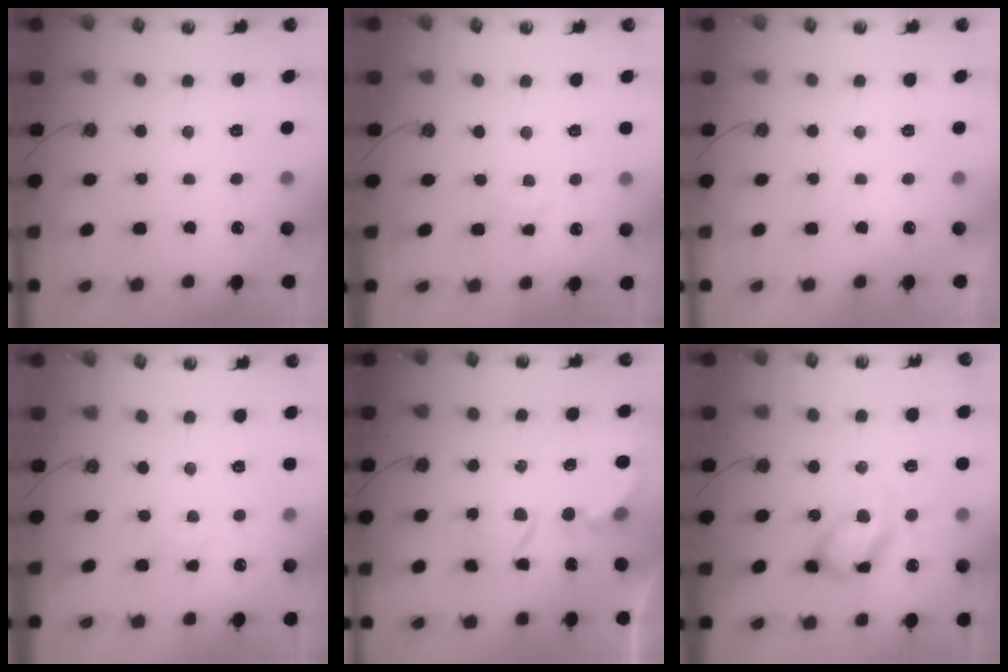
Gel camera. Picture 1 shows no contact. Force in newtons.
{"total": 2.2, "press": 2.2, "slide": 0.2}
{"total": 0.0}
{"total": 2.8, "press": 2.8, "slide": 0.5}
{"total": 6.0, "press": 6.0, "slide": 0.5}
{"total": 14.9, "press": 14.9, "slide": 1.2}